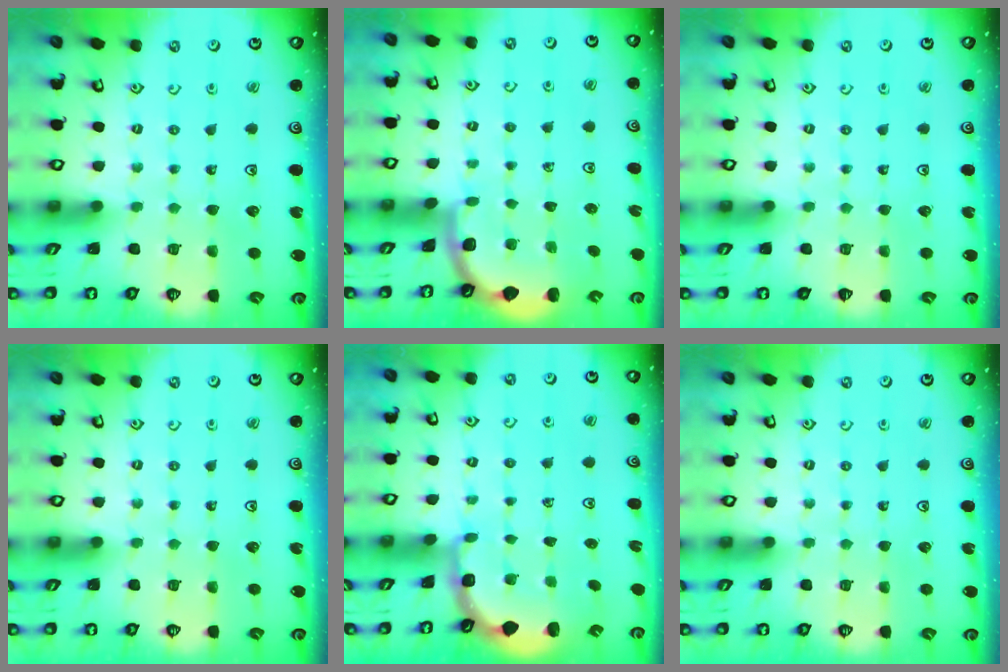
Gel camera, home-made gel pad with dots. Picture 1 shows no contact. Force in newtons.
{"total": 1.8, "press": 1.8, "slide": 0.0}
{"total": 0.0}
{"total": 0.0}
{"total": 2.4, "press": 1.7, "slide": 1.7}
{"total": 0.0}